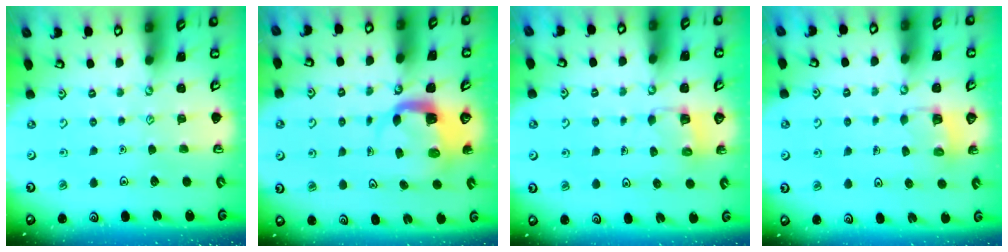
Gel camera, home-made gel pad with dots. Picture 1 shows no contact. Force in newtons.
{"total": 3.9, "press": 3.9, "slide": 0.5}
{"total": 3.1, "press": 3.1, "slide": 0.2}
{"total": 2.8, "press": 2.8, "slide": 0.2}